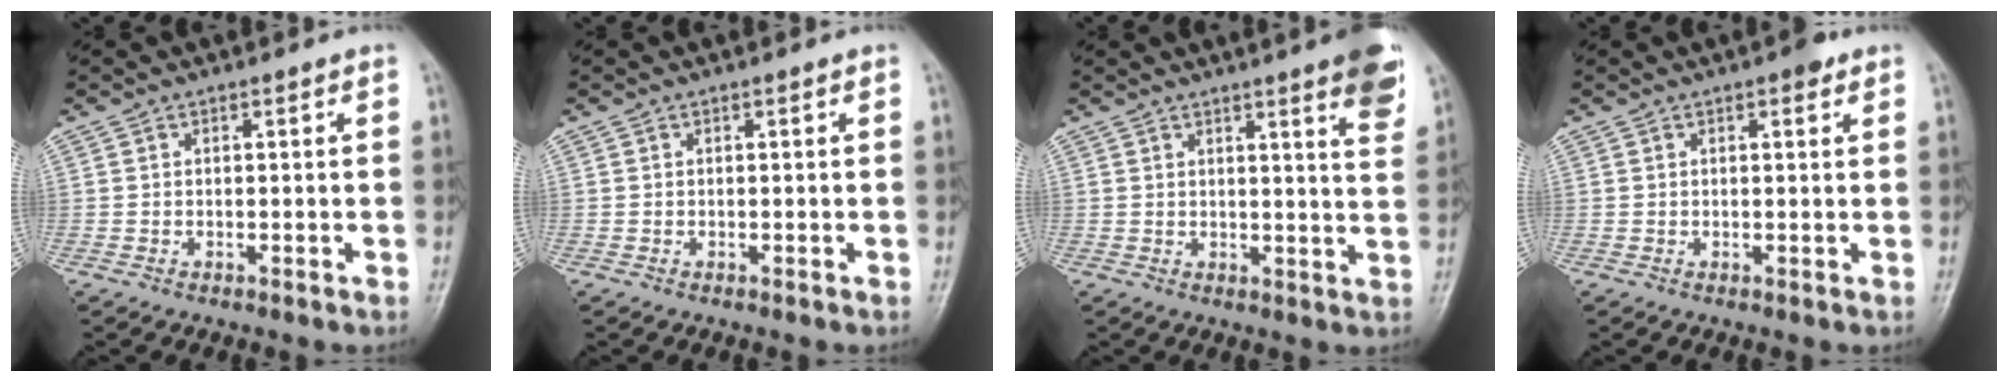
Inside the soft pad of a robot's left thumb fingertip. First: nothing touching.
{"total": 0.0}
{"total": 9.0, "force": [5.5, 1.2, 7.0], "torque": [-0.074, -0.024, 0.059]}
{"total": 2.3, "force": [1.4, 0.9, 1.7], "torque": [-0.018, -0.003, 0.015]}